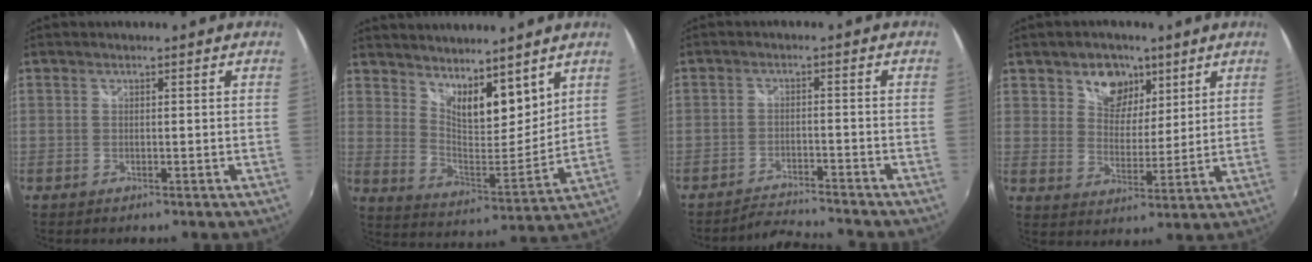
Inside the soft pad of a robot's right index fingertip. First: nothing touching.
{"total": 12.9, "force": [9.5, 4.8, 7.3], "torque": [-0.107, -0.010, 0.168]}
{"total": 5.8, "force": [-5.7, -0.8, 0.5], "torque": [-0.030, 0.000, -0.095]}
{"total": 8.8, "force": [5.1, 6.3, 3.6], "torque": [-0.058, 0.003, 0.086]}